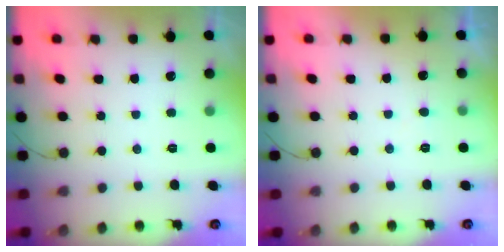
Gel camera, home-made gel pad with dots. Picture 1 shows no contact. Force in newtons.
{"total": 2.3, "press": 2.3, "slide": 0.1}